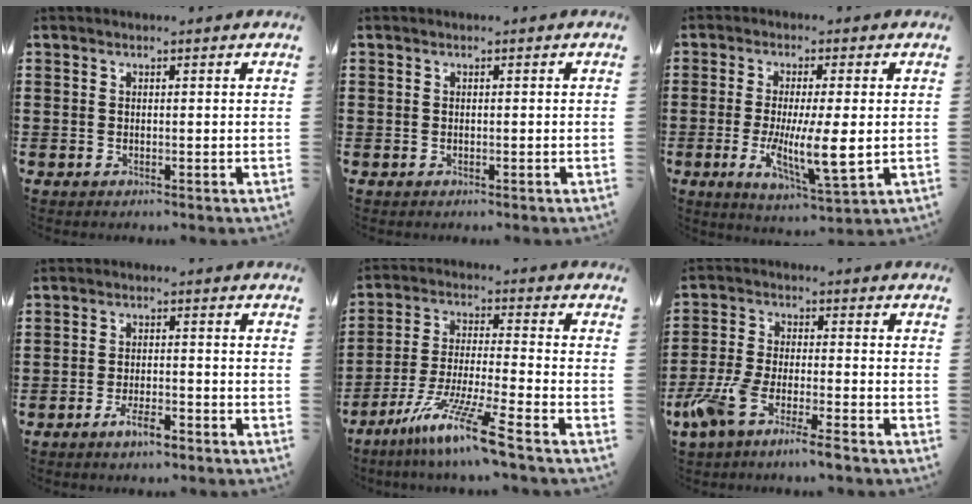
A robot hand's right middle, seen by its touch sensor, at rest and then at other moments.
{"total": 0.0}
{"total": 8.2, "force": [-0.6, 2.1, 7.9], "torque": [-0.144, -0.015, -0.009]}
{"total": 3.9, "force": [-2.7, 1.1, 2.6], "torque": [-0.050, 0.006, -0.052]}
{"total": 10.9, "force": [-8.2, 0.0, 7.2], "torque": [-0.151, -0.004, -0.164]}
{"total": 6.8, "force": [-5.2, 0.5, 4.4], "torque": [-0.111, -0.018, -0.103]}